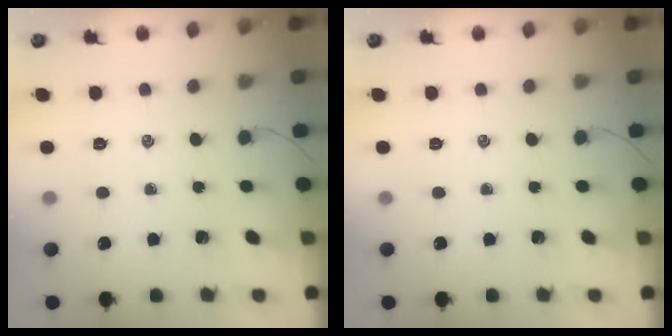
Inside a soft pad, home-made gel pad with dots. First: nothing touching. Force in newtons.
{"total": 0.0}